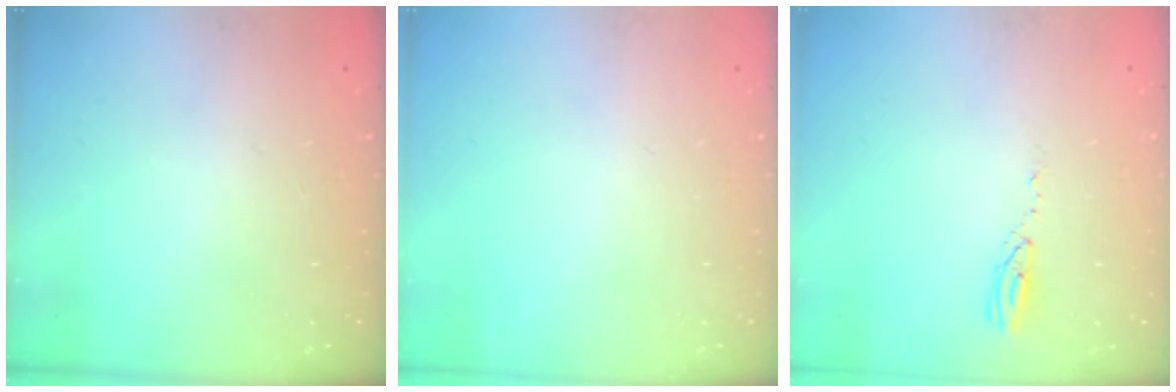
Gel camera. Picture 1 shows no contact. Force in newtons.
{"total": 0.0}
{"total": 3.5, "press": 3.5, "slide": 0.3}